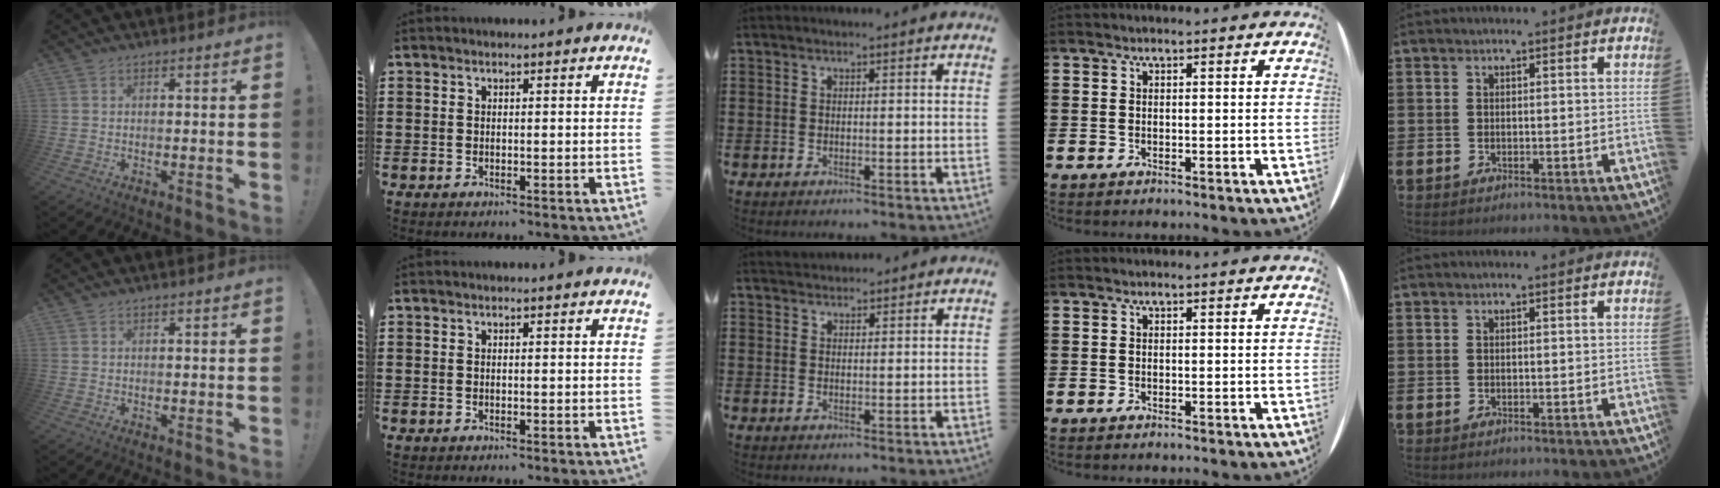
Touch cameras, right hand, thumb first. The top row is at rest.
{"middle": {"total": 1.4, "force": [1.4, 0.3, -0.2], "torque": [0.000, 0.001, 0.028]}}